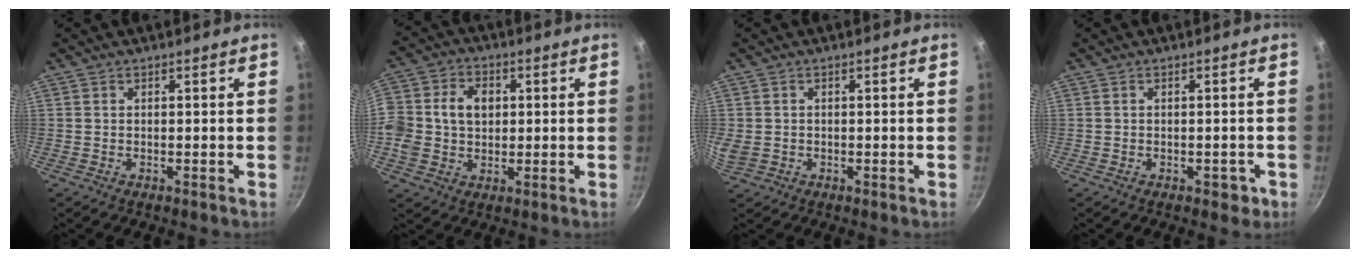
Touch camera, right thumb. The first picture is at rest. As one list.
[{"total": 14.6, "force": [1.2, 11.3, 9.3], "torque": [-0.194, 0.017, 0.025]}, {"total": 3.1, "force": [-0.3, 2.5, 1.7], "torque": [-0.045, 0.002, 0.000]}, {"total": 2.1, "force": [-1.0, 1.3, 1.3], "torque": [-0.004, 0.006, -0.009]}]